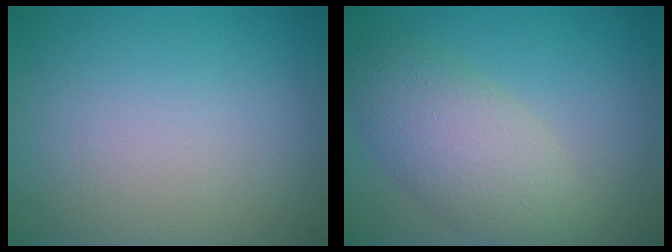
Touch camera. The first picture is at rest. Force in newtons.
{"total": 5.6, "press": 5.6, "slide": 0.5}